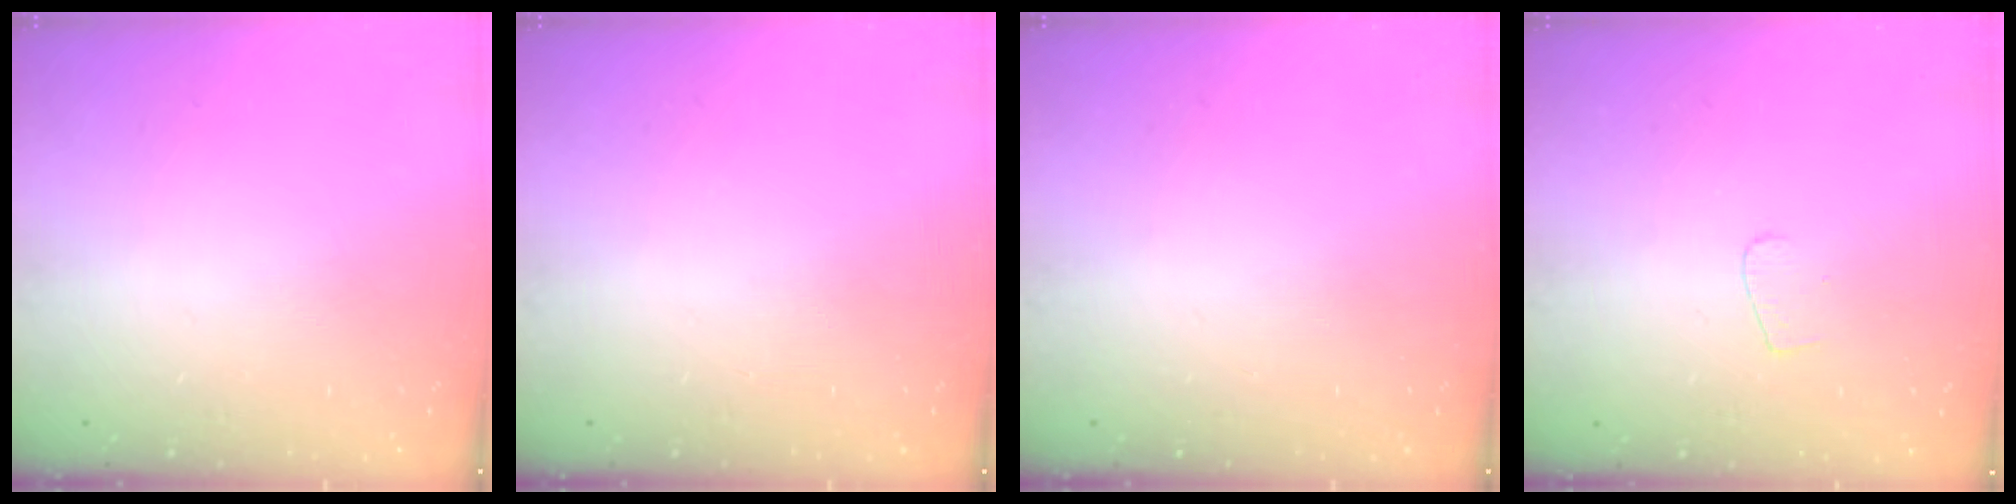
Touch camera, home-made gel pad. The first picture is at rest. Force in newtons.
{"total": 0.0}
{"total": 0.0}
{"total": 3.5, "press": 3.5, "slide": 0.3}